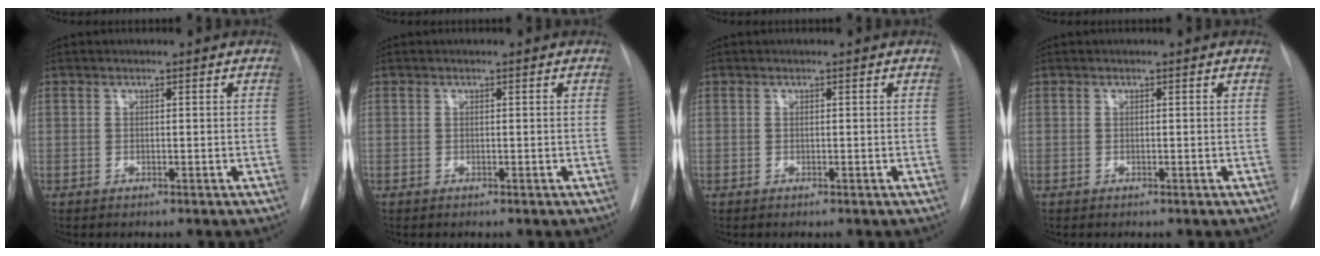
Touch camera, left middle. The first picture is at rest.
{"total": 0.0}
{"total": 0.0}
{"total": 0.0}